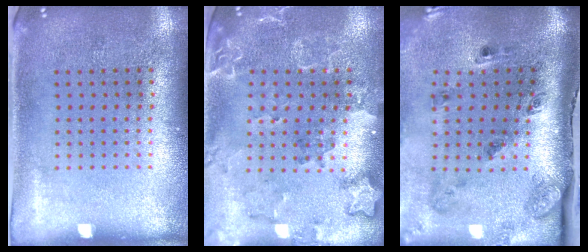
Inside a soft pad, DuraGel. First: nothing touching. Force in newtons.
{"total": 2.0, "press": 1.9, "slide": 0.7}
{"total": 2.9, "press": 1.8, "slide": 2.3}